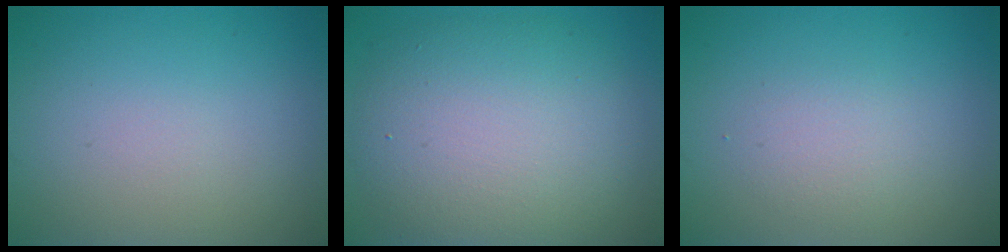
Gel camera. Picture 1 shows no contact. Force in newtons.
{"total": 9.5, "press": 9.4, "slide": 0.5}
{"total": 1.7, "press": 1.7, "slide": 0.1}